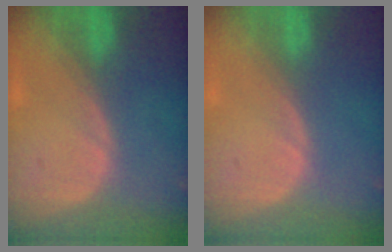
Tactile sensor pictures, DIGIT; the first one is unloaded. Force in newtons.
{"total": 0.0}